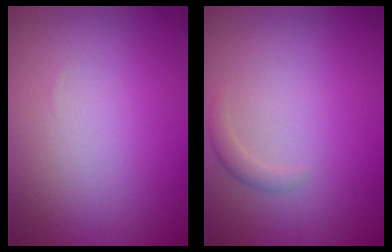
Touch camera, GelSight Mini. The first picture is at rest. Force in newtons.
{"total": 1.1, "press": 1.1, "slide": 0.0}